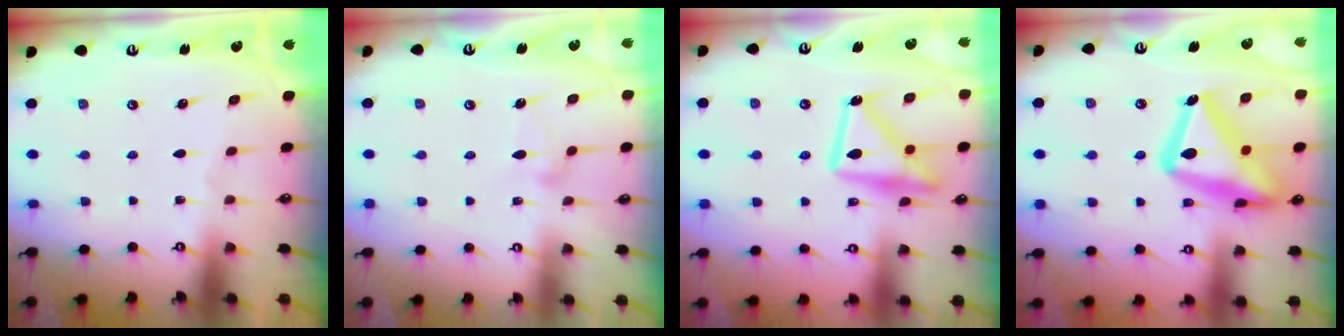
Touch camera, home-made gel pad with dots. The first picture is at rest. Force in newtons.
{"total": 9.7, "press": 9.7, "slide": 0.4}
{"total": 15.3, "press": 15.3, "slide": 1.2}
{"total": 25.1, "press": 25.0, "slide": 1.6}